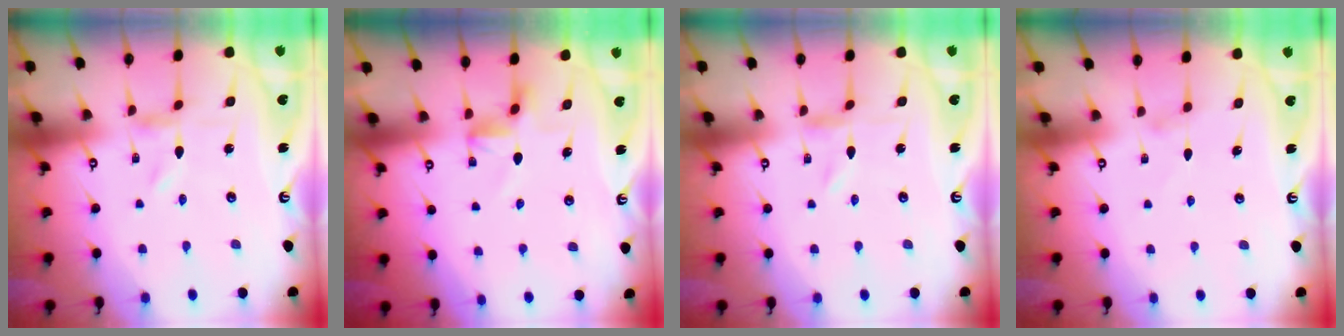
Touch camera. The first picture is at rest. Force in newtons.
{"total": 3.6, "press": 3.2, "slide": 1.6}
{"total": 0.0}
{"total": 1.4, "press": 1.3, "slide": 0.3}